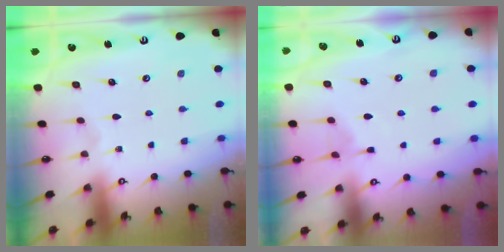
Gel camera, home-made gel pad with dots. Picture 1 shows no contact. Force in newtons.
{"total": 3.9, "press": 3.8, "slide": 0.5}